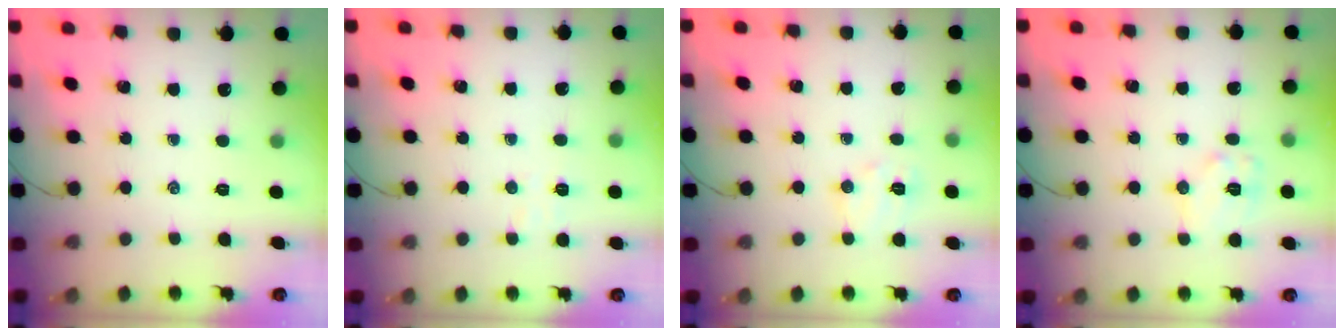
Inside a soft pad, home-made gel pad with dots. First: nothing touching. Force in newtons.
{"total": 3.9, "press": 3.8, "slide": 1.1}
{"total": 6.0, "press": 5.9, "slide": 1.1}
{"total": 7.8, "press": 7.8, "slide": 0.2}